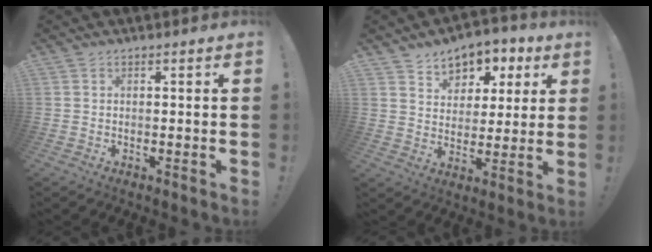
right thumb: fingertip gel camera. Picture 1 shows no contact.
{"total": 8.0, "force": [4.3, 6.5, 1.9], "torque": [-0.016, -0.035, 0.081]}